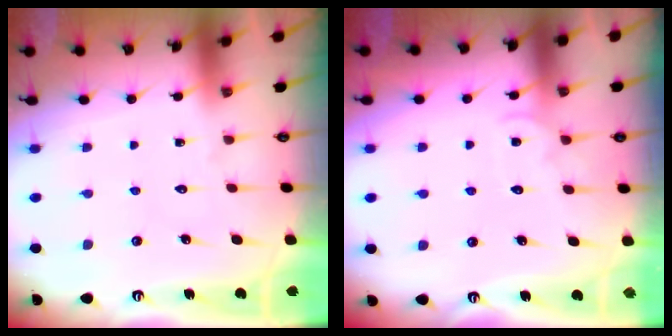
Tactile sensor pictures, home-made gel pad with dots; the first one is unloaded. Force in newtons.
{"total": 4.5, "press": 4.5, "slide": 0.5}